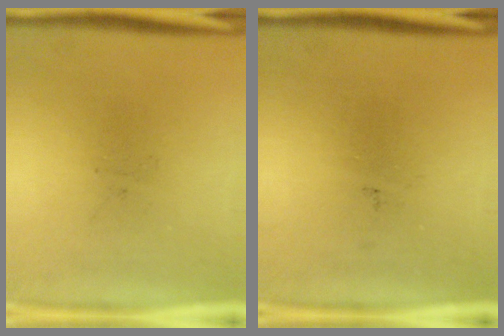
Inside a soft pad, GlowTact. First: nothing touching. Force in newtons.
{"total": 0.0}